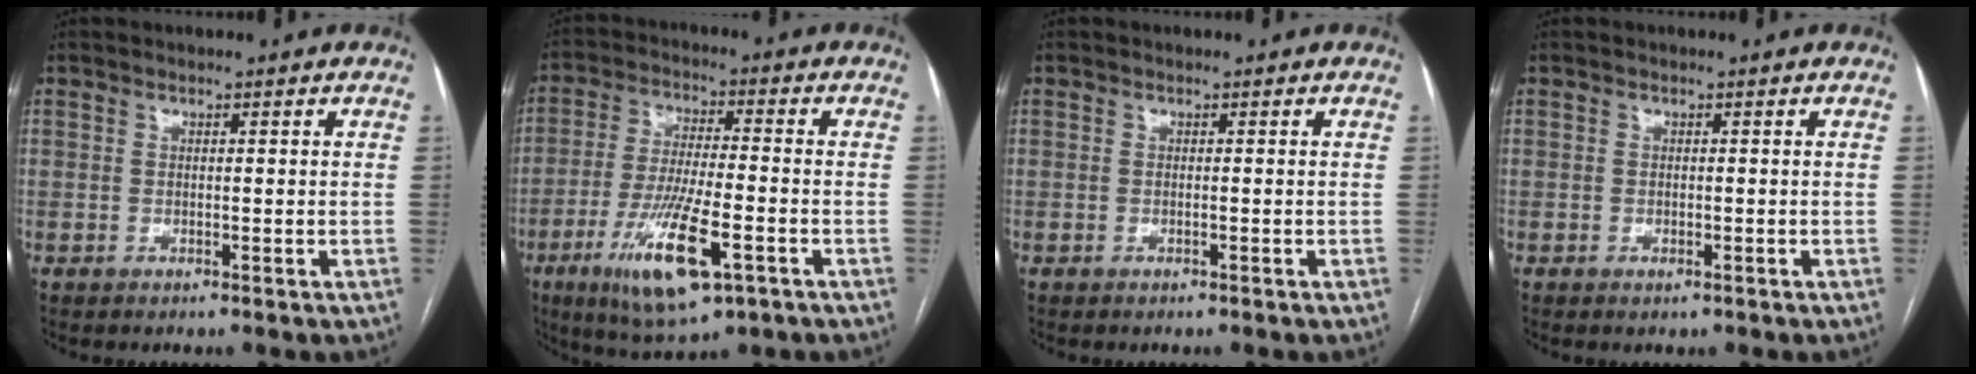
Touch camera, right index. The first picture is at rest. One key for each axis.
{"total": 13.8, "fx": -6.1, "fy": 2.6, "fz": 12.0, "tx": -0.234, "ty": -0.025, "tz": -0.101}
{"total": 0.0}
{"total": 0.6, "fx": -0.4, "fy": 0.3, "fz": 0.4, "tx": -0.005, "ty": 0.000, "tz": -0.003}